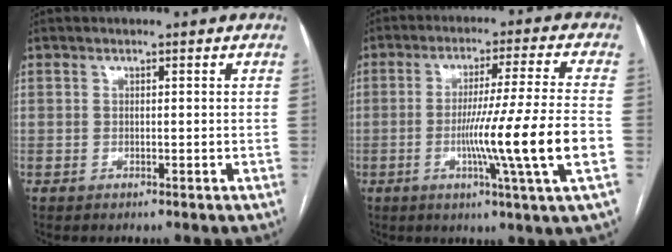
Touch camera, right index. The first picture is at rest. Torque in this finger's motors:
{"motor_torque": [1.82, -0.32, 0.96, 0.21]}